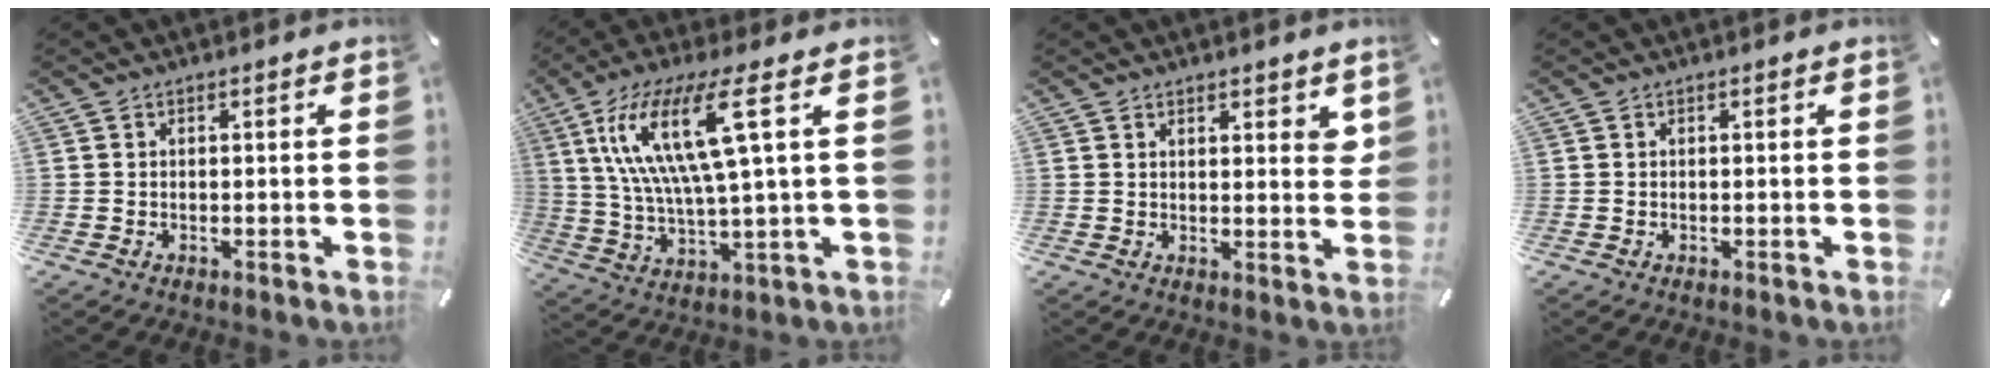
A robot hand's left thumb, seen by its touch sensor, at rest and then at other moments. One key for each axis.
{"total": 17.4, "fx": 5.9, "fy": 3.7, "fz": 16.0, "tx": -0.341, "ty": -0.004, "tz": 0.086}
{"total": 3.8, "fx": 2.9, "fy": 1.5, "fz": 2.0, "tx": -0.020, "ty": -0.021, "tz": 0.048}
{"total": 0.0}